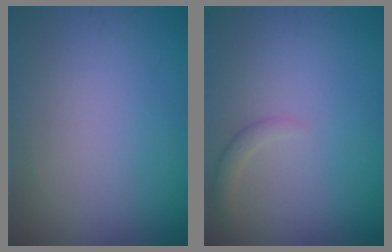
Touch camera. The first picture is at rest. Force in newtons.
{"total": 1.2, "press": 1.2, "slide": 0.1}